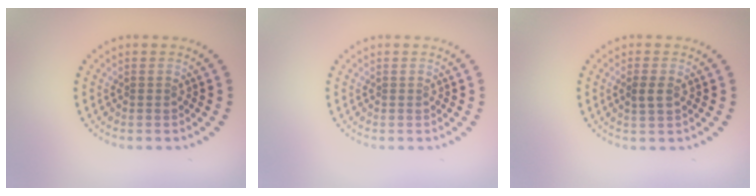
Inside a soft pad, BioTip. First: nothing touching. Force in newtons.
{"total": 0.0}
{"total": 1.5, "press": 1.5, "slide": 0.3}